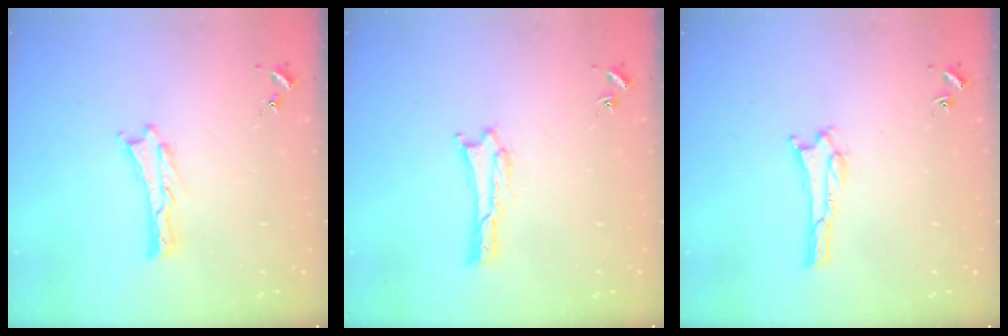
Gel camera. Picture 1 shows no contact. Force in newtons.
{"total": 1.7, "press": 1.7, "slide": 0.1}
{"total": 1.1, "press": 1.0, "slide": 0.1}